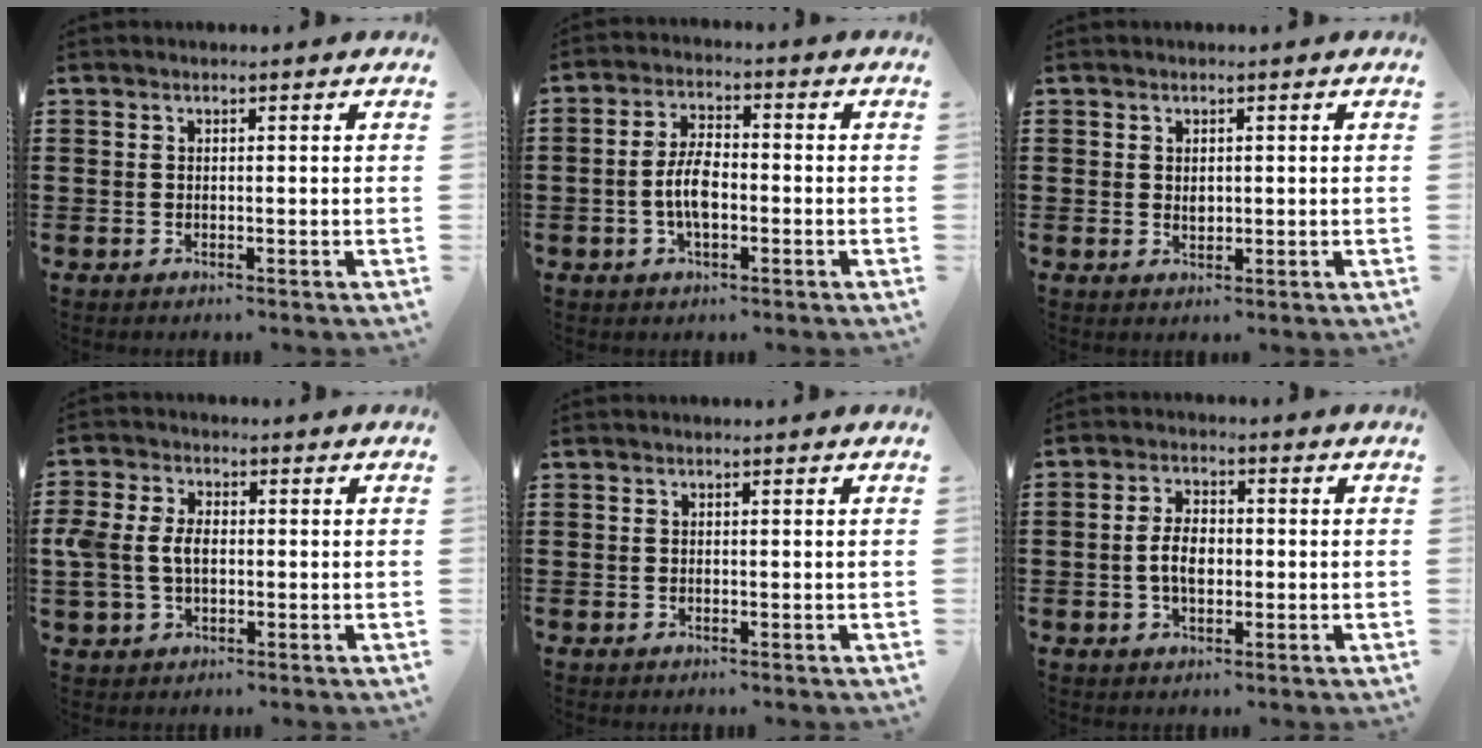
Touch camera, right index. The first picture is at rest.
{"total": 5.5, "force": [-1.2, 2.6, 4.8], "torque": [-0.112, 0.000, -0.027]}
{"total": 1.2, "force": [0.4, 0.9, 0.7], "torque": [-0.013, 0.007, 0.008]}
{"total": 5.1, "force": [-0.2, 3.6, 3.6], "torque": [-0.102, 0.003, -0.013]}
{"total": 0.0}
{"total": 4.5, "force": [-0.5, 2.7, 3.6], "torque": [-0.082, 0.004, -0.014]}